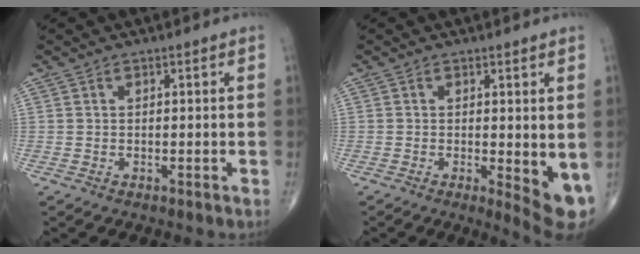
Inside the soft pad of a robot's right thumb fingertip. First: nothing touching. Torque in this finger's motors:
{"motor_torque": [0.03, 0.47, -0.05, -0.40, 0.00]}